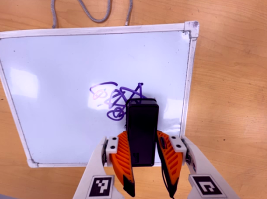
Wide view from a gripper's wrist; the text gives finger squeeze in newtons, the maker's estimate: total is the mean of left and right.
{"total": 4.6, "left": 3.3, "right": 5.9}